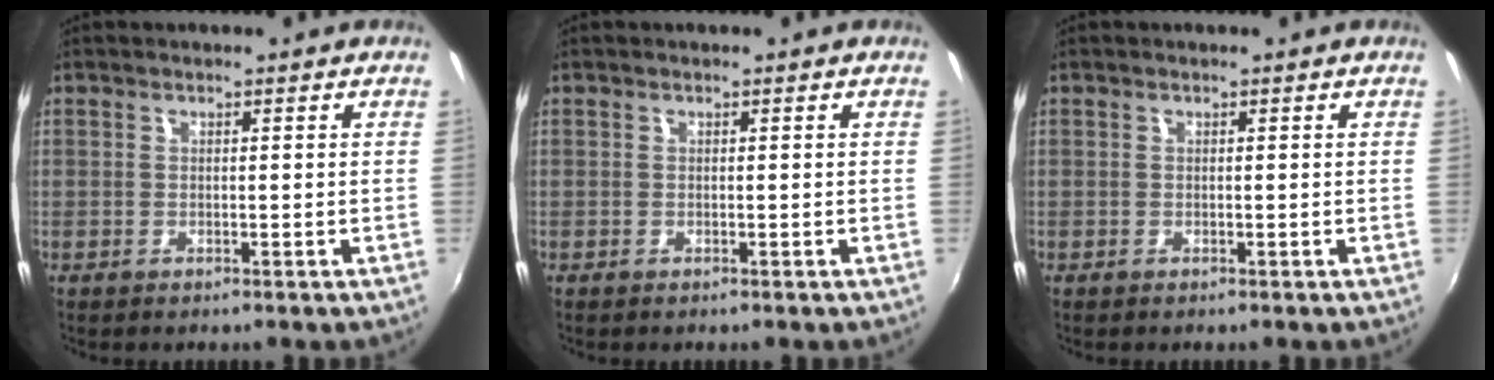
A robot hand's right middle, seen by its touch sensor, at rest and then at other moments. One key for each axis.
{"total": 0.0}
{"total": 0.0}